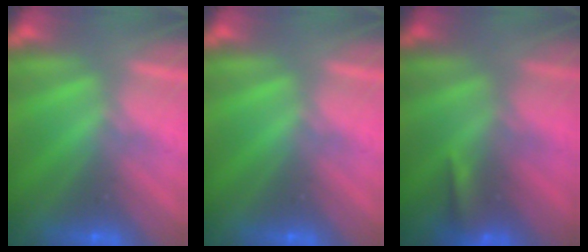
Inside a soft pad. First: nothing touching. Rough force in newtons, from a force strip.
{"total": 0.0}
{"total": 5.0}